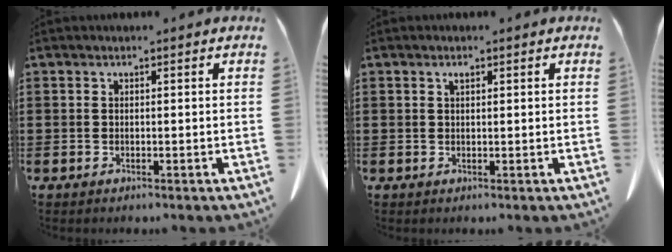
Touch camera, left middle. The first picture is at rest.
{"total": 1.0, "force": [0.5, 0.3, 0.8], "torque": [-0.017, 0.003, 0.008]}